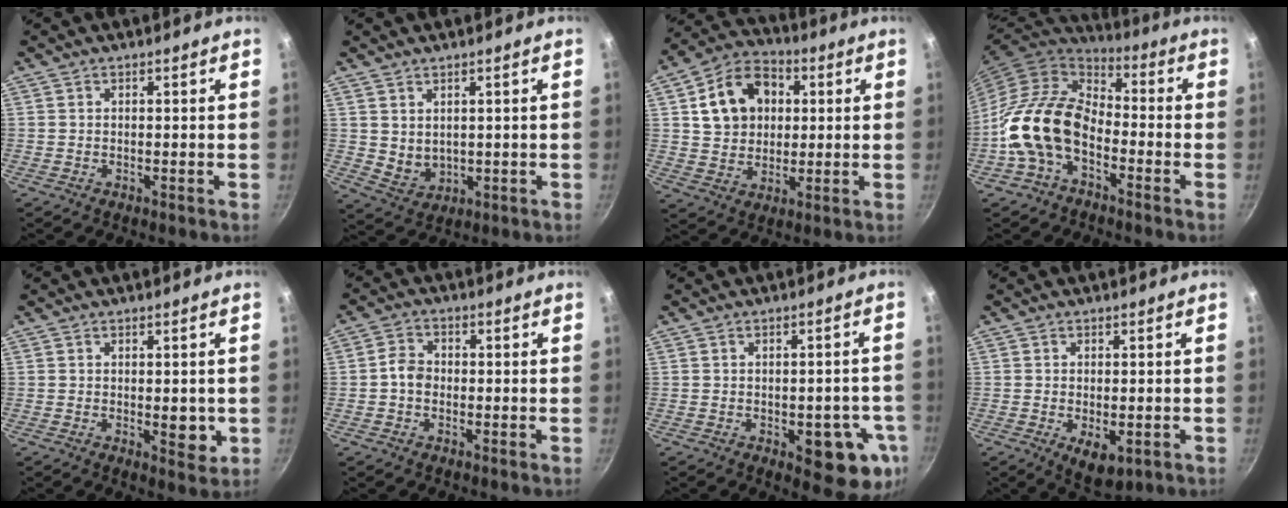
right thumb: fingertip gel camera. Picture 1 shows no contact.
{"total": 4.3, "force": [1.6, 3.1, 2.4], "torque": [-0.033, -0.017, 0.042]}
{"total": 14.2, "force": [3.2, 11.1, 8.2], "torque": [-0.114, 0.017, 0.048]}
{"total": 15.4, "force": [-5.0, 10.0, 10.6], "torque": [-0.172, 0.054, -0.114]}
{"total": 4.2, "force": [-0.7, 2.3, 3.5], "torque": [-0.025, -0.002, -0.008]}
{"total": 3.8, "force": [-0.7, 3.1, 2.1], "torque": [-0.025, 0.019, -0.020]}
{"total": 11.4, "force": [-3.4, 5.2, 9.6], "torque": [-0.070, 0.005, -0.040]}
{"total": 6.1, "force": [-1.7, 3.3, 4.9], "torque": [-0.063, -0.008, -0.015]}